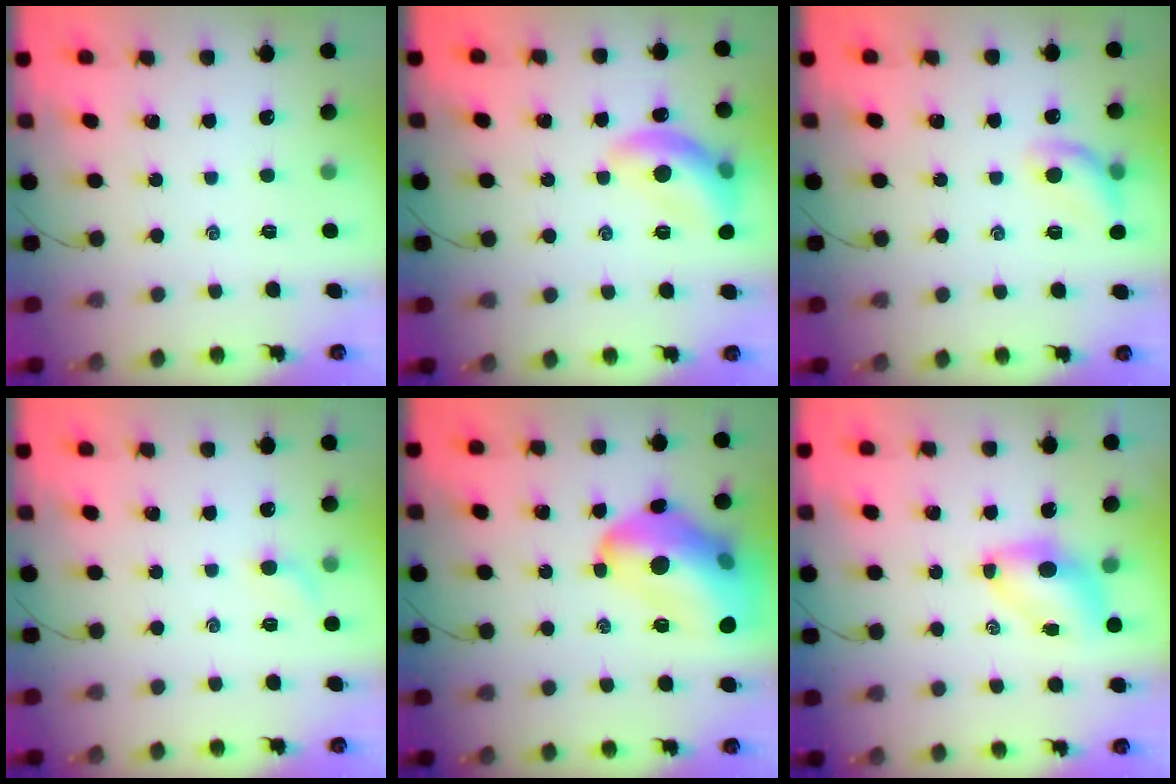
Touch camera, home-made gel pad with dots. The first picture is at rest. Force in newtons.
{"total": 12.5, "press": 12.4, "slide": 1.0}
{"total": 10.1, "press": 9.9, "slide": 2.0}
{"total": 4.4, "press": 4.3, "slide": 1.0}
{"total": 21.9, "press": 21.5, "slide": 4.0}
{"total": 6.5, "press": 6.4, "slide": 1.1}